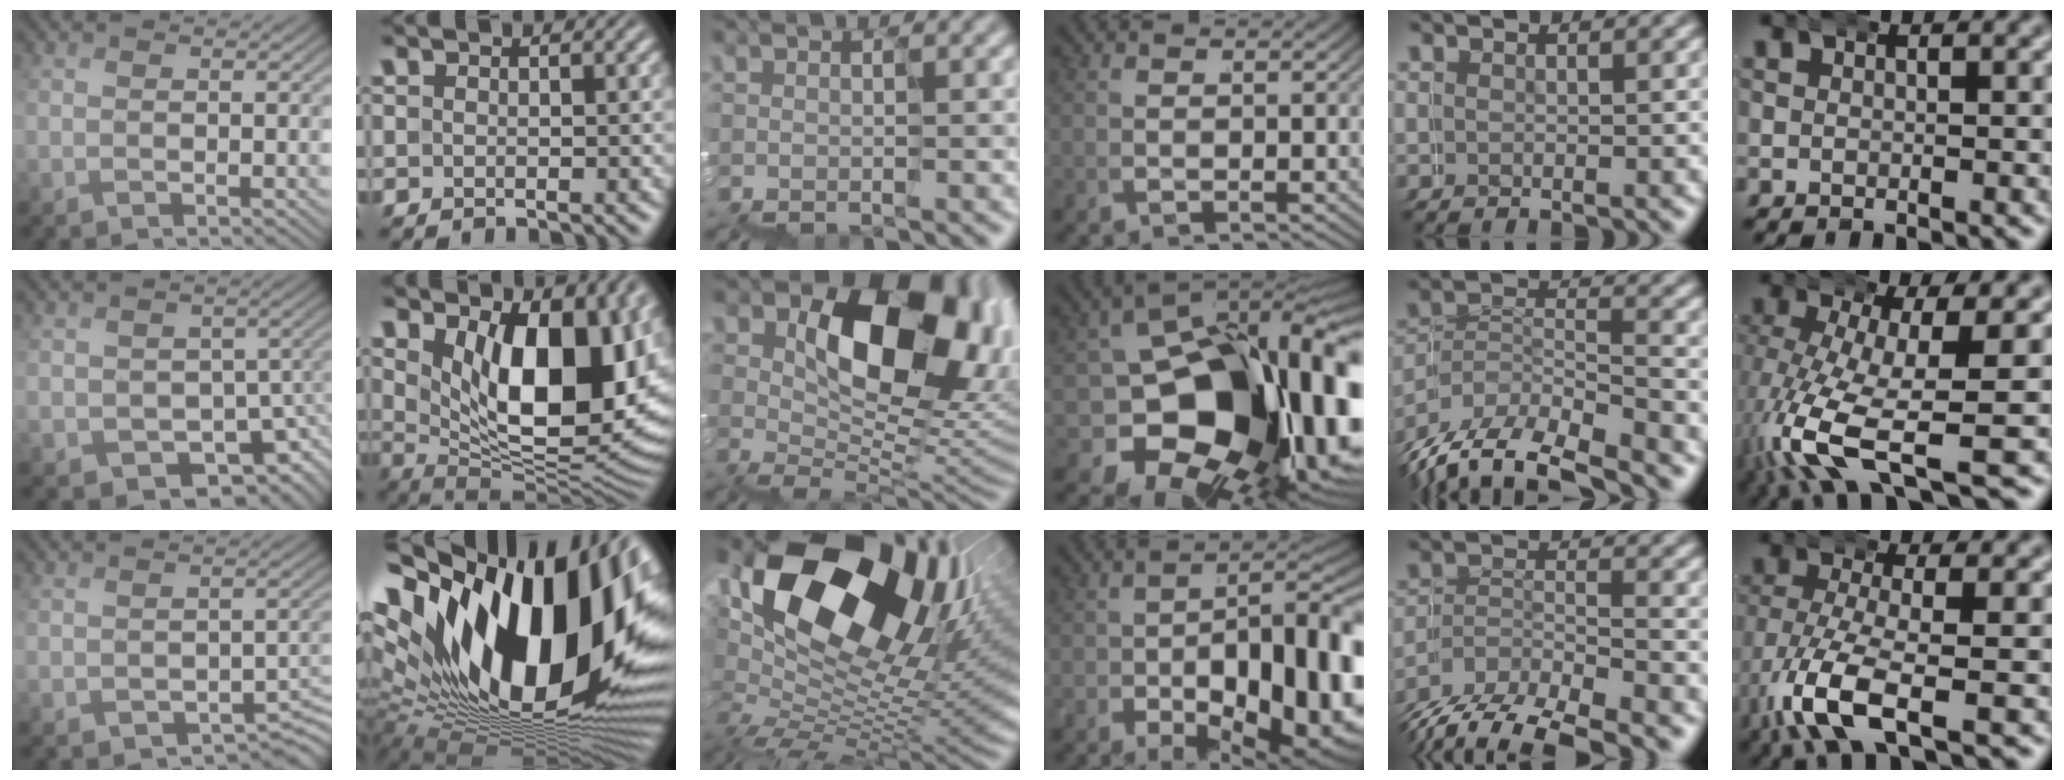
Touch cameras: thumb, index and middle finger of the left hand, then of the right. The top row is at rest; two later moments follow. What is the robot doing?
{"motion": "wrap", "object": "duck tape"}